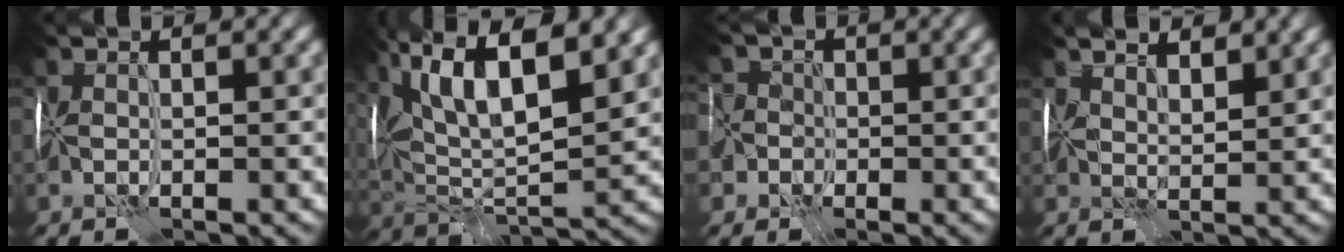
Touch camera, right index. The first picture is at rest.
{"total": 12.0, "force": [5.7, 4.2, 9.7], "torque": [-0.174, 0.011, 0.101]}
{"total": 8.7, "force": [-3.1, 7.2, 3.6], "torque": [-0.079, -0.006, -0.094]}
{"total": 3.3, "force": [2.5, 1.2, 1.7], "torque": [-0.029, 0.006, 0.039]}